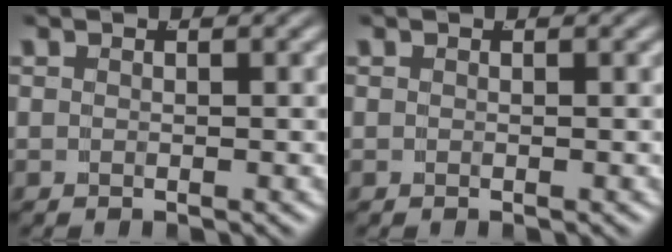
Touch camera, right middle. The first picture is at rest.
{"total": 0.0}